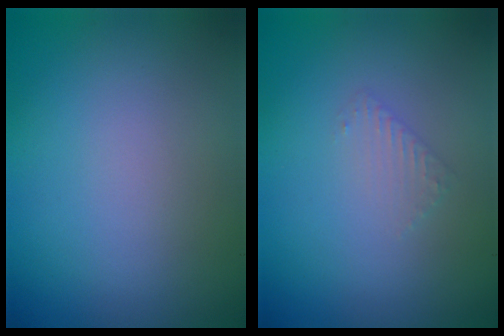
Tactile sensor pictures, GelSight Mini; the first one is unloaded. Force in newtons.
{"total": 0.9, "press": 0.9, "slide": 0.2}